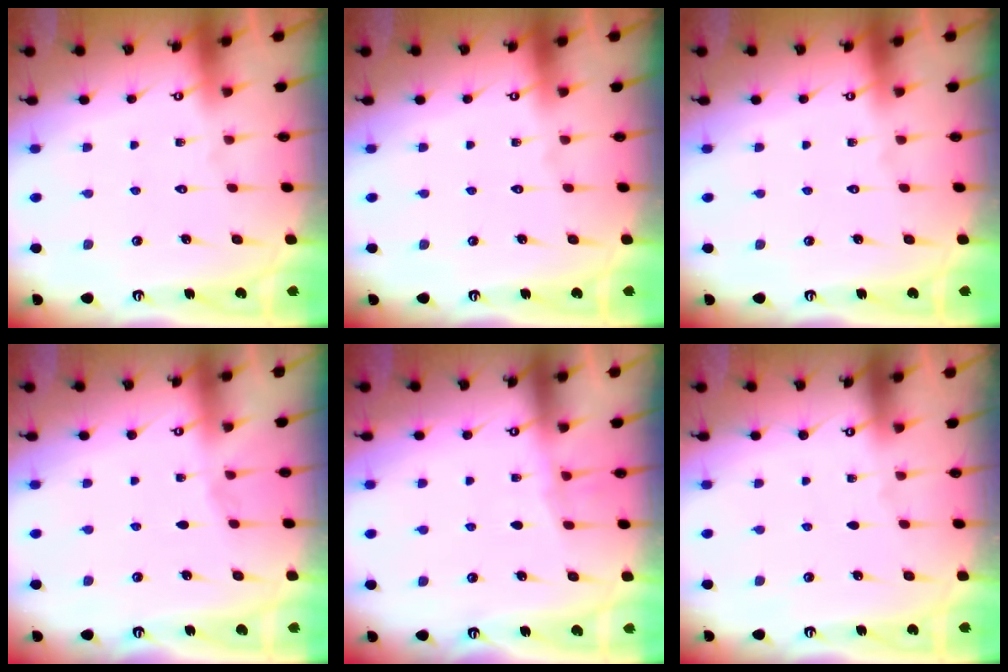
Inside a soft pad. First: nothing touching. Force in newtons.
{"total": 0.0}
{"total": 0.0}
{"total": 2.1, "press": 2.1, "slide": 0.4}
{"total": 5.6, "press": 5.6, "slide": 0.5}
{"total": 0.0}